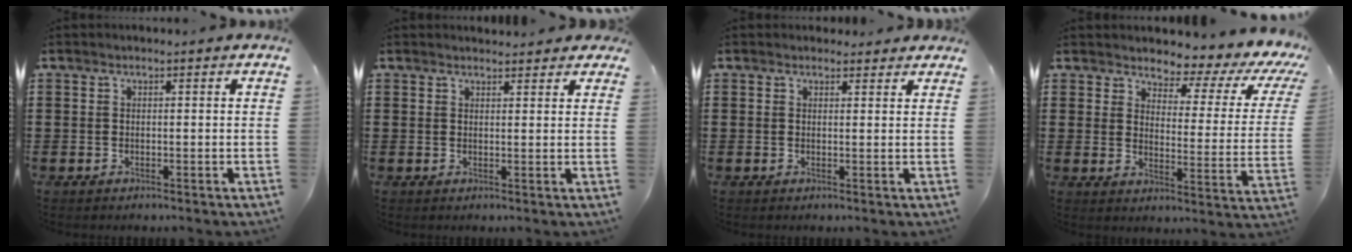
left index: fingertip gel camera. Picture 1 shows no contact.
{"total": 1.7, "force": [1.6, 0.4, 0.3], "torque": [-0.002, 0.000, 0.030]}
{"total": 1.3, "force": [1.2, 0.6, 0.2], "torque": [0.002, 0.001, 0.021]}
{"total": 3.6, "force": [3.1, 1.2, 1.4], "torque": [-0.044, -0.030, 0.043]}